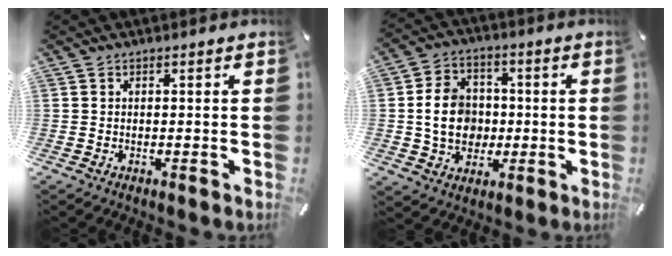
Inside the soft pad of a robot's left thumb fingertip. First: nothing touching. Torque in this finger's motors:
{"motor_torque": [2.45, 2.55, 1.36, 0.06, 0.09]}